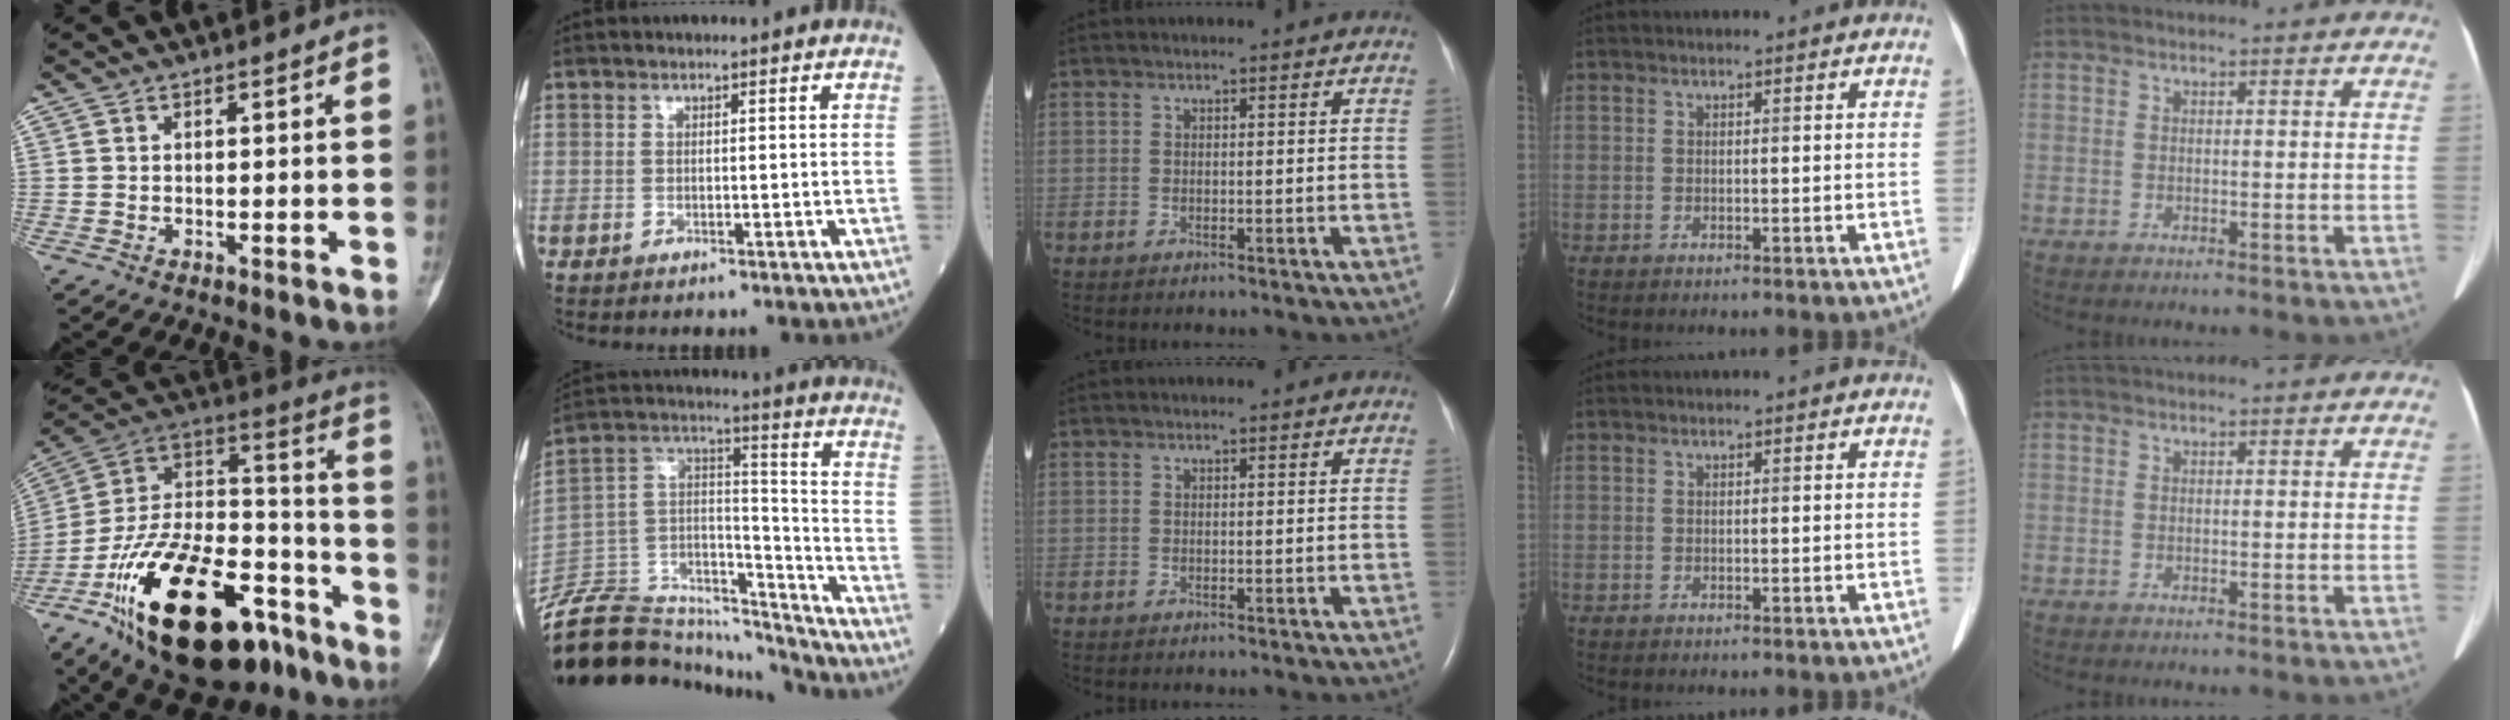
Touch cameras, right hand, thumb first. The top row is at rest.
{"thumb": {"total": 34.3, "force": [-18.9, 16.1, 23.6], "torque": [-0.413, 0.066, -0.312]}, "index": {"total": 23.7, "force": [-22.3, 4.8, 6.4], "torque": [-0.148, 0.032, -0.375]}}